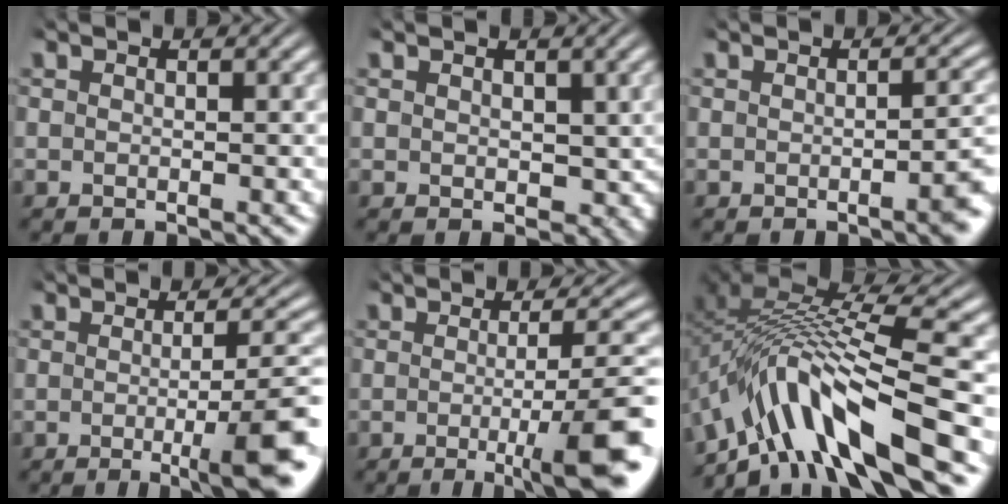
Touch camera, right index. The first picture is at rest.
{"total": 1.3, "force": [-0.2, 1.2, 0.5], "torque": [-0.009, -0.017, 0.012]}
{"total": 2.6, "force": [-0.9, 0.5, 2.4], "torque": [-0.026, 0.006, -0.019]}
{"total": 6.7, "force": [-2.6, 1.0, 6.1], "torque": [-0.070, 0.002, -0.042]}
{"total": 7.5, "force": [-3.1, 1.2, 6.8], "torque": [-0.082, -0.001, -0.048]}
{"total": 10.9, "force": [-3.7, 6.0, 8.3], "torque": [-0.169, -0.029, -0.048]}